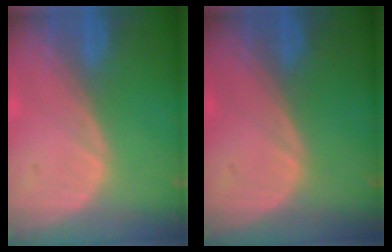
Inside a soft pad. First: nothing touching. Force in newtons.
{"total": 0.0}